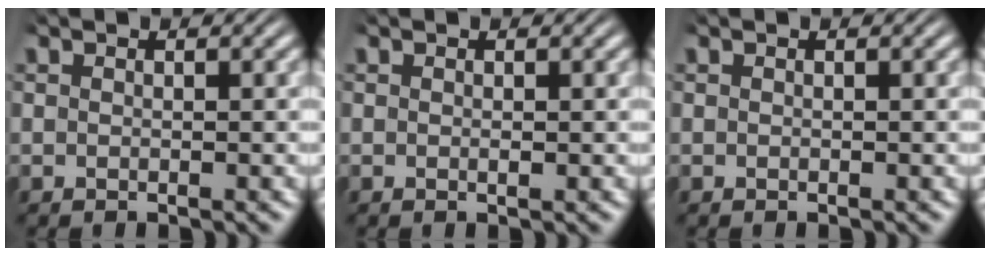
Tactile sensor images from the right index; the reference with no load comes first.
{"total": 0.0}
{"total": 0.0}